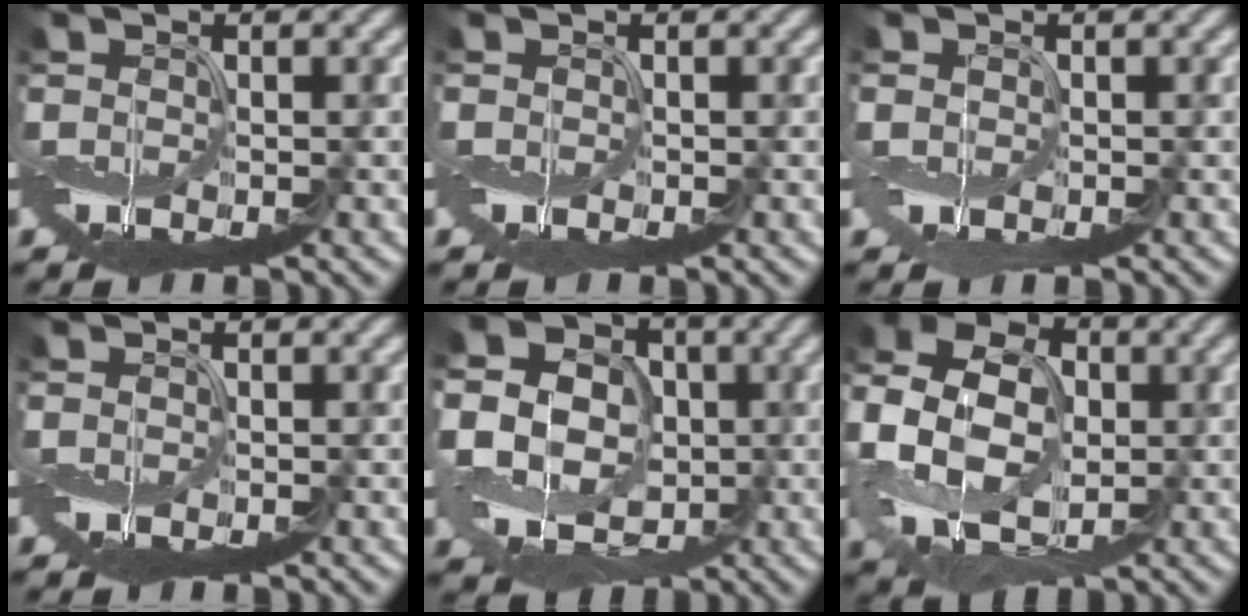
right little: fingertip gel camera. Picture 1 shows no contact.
{"total": 0.8, "force": [-0.4, 0.6, 0.2], "torque": [-0.007, -0.008, -0.007]}
{"total": 1.8, "force": [0.2, 1.7, 0.6], "torque": [-0.013, -0.002, 0.005]}
{"total": 0.0}
{"total": 13.2, "force": [0.5, 11.2, 7.0], "torque": [-0.168, 0.006, 0.004]}
{"total": 12.3, "force": [0.0, 9.6, 7.8], "torque": [-0.185, 0.006, -0.006]}